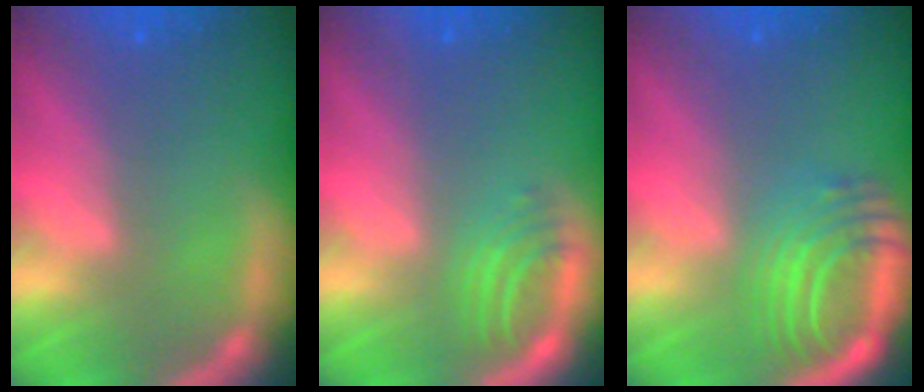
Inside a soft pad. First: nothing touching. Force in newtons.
{"total": 2.9}
{"total": 7.1}